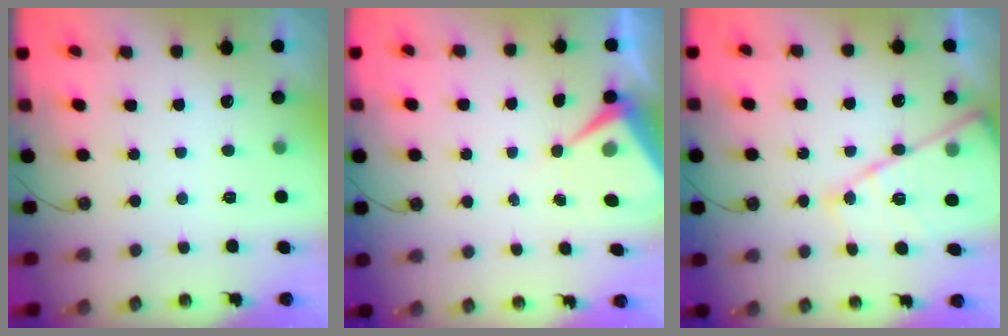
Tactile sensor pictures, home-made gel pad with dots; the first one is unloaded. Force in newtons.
{"total": 6.2, "press": 6.2, "slide": 0.9}
{"total": 17.0, "press": 17.0, "slide": 1.5}